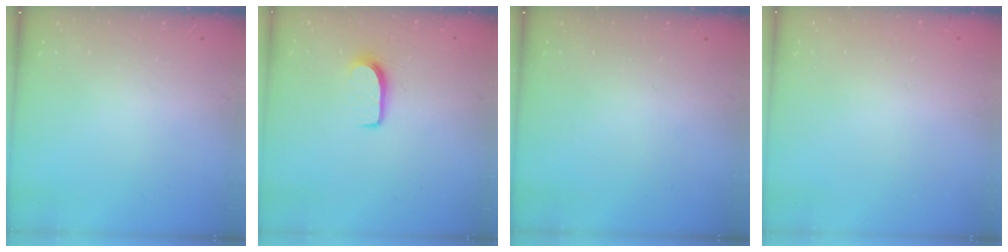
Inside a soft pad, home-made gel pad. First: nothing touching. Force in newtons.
{"total": 6.5, "press": 6.4, "slide": 0.6}
{"total": 0.0}
{"total": 0.0}